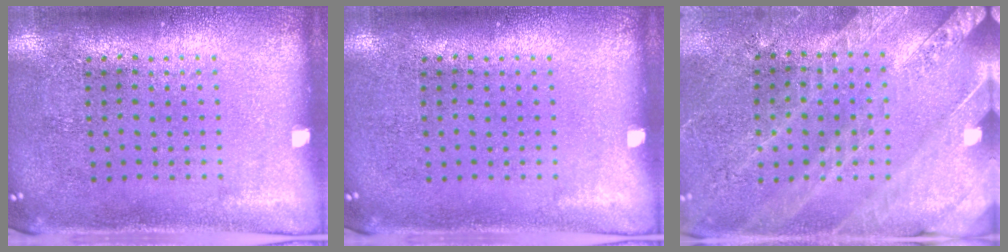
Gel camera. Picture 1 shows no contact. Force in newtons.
{"total": 0.0}
{"total": 2.6, "press": 2.6, "slide": 0.4}